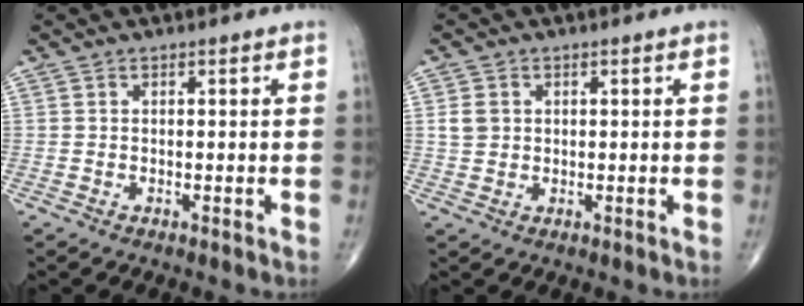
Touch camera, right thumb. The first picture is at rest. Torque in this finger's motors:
{"motor_torque": [-0.10, 0.09, 0.04, -0.04, 0.09]}